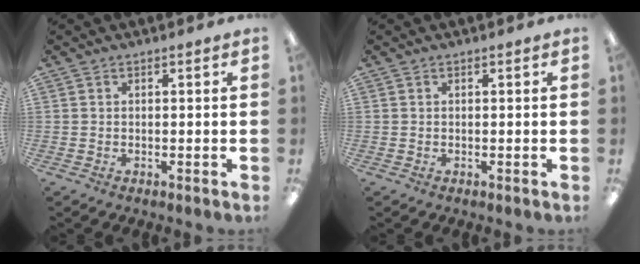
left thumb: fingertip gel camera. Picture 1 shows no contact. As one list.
[{"total": 0.0}]